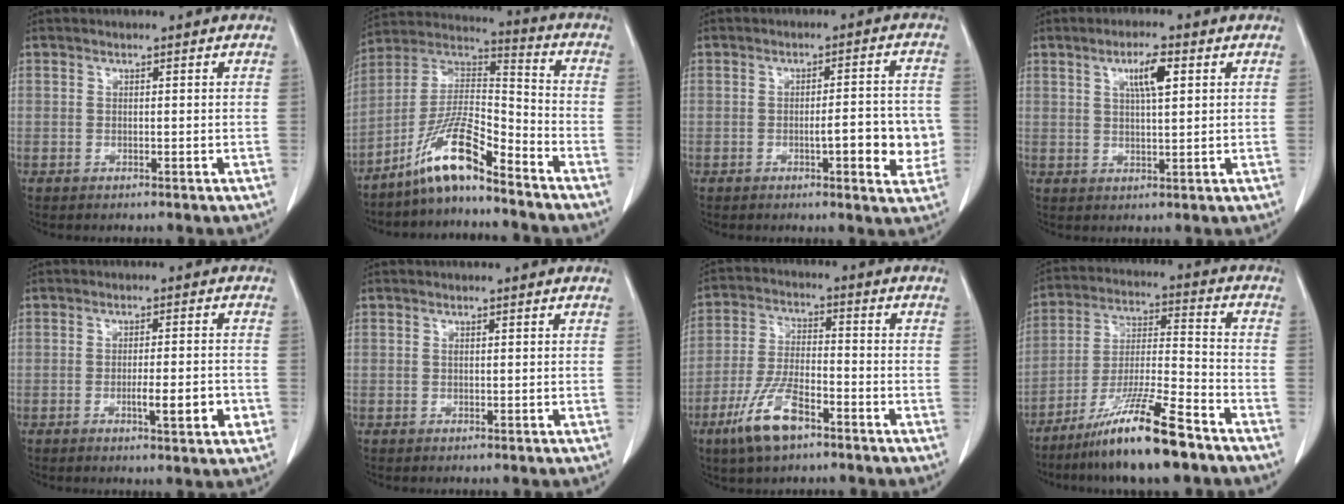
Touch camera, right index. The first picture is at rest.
{"total": 11.9, "force": [-8.7, 1.2, 8.0], "torque": [-0.162, 0.012, -0.165]}
{"total": 7.8, "force": [-1.7, 1.8, 7.4], "torque": [-0.092, 0.009, -0.021]}
{"total": 5.0, "force": [2.0, 0.8, 4.6], "torque": [-0.081, 0.002, 0.035]}
{"total": 5.8, "force": [-1.8, 0.7, 5.5], "torque": [-0.081, -0.003, -0.022]}
{"total": 0.0}
{"total": 9.7, "force": [-5.8, 3.1, 7.1], "torque": [-0.152, -0.007, -0.108]}
{"total": 14.8, "force": [-10.4, 0.8, 10.5], "torque": [-0.202, -0.025, -0.188]}